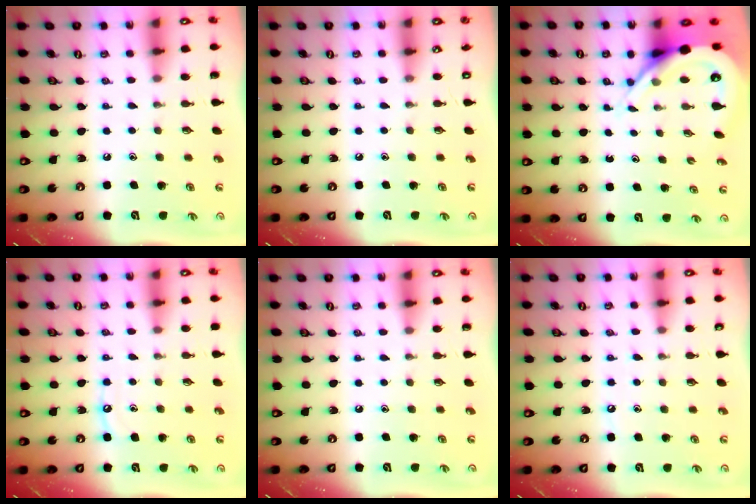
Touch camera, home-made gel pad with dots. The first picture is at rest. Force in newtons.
{"total": 0.0}
{"total": 8.0, "press": 8.0, "slide": 1.0}
{"total": 4.9, "press": 4.9, "slide": 0.5}
{"total": 0.0}
{"total": 4.4, "press": 4.4, "slide": 0.5}